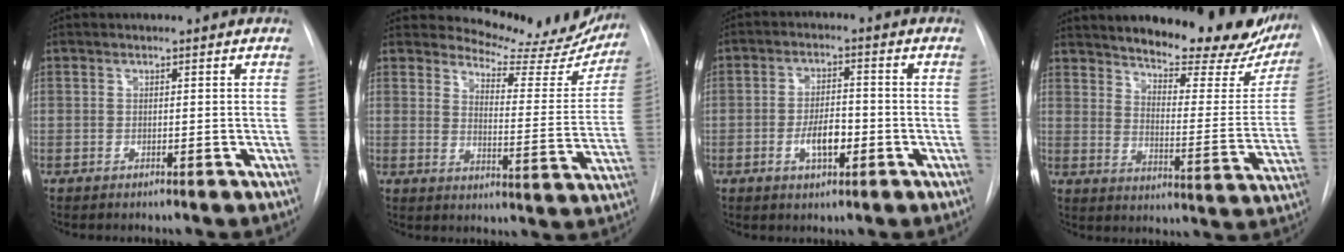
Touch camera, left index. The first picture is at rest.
{"total": 16.9, "force": [15.9, 4.4, 4.0], "torque": [-0.034, -0.068, 0.174]}
{"total": 5.4, "force": [-1.7, 2.2, 4.6], "torque": [-0.083, 0.003, -0.028]}
{"total": 23.6, "force": [19.9, 5.7, 11.5], "torque": [-0.157, -0.046, 0.247]}